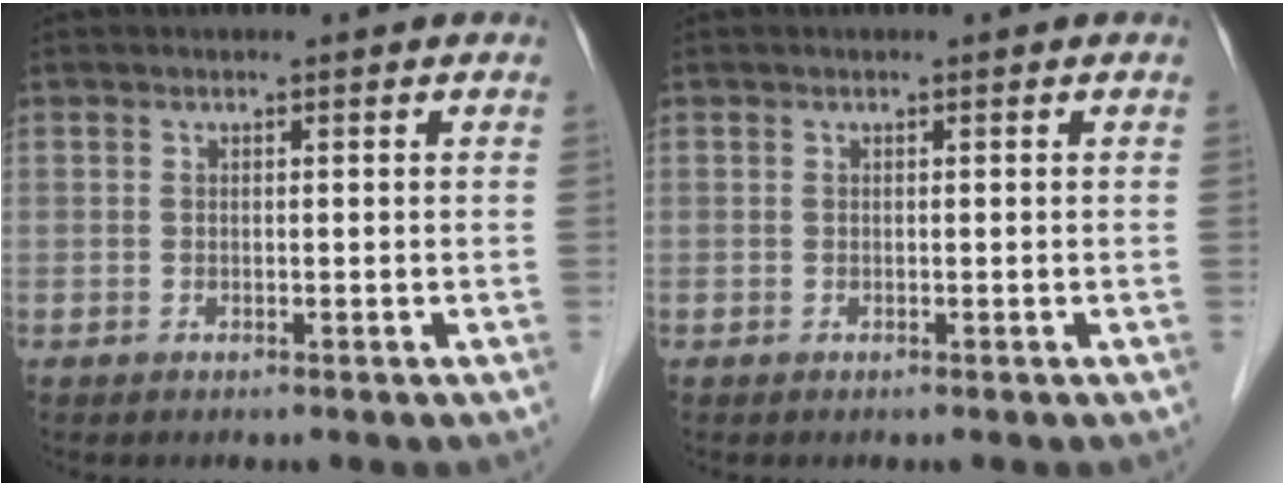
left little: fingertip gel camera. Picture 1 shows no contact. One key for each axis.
{"total": 0.0}